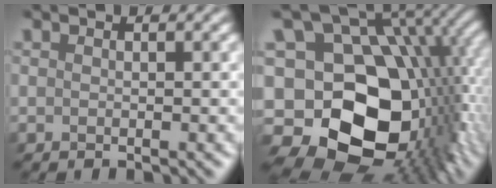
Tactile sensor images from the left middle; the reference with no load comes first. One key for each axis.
{"total": 16.8, "fx": -3.5, "fy": 11.4, "fz": 11.8, "tx": -0.205, "ty": -0.003, "tz": -0.048}